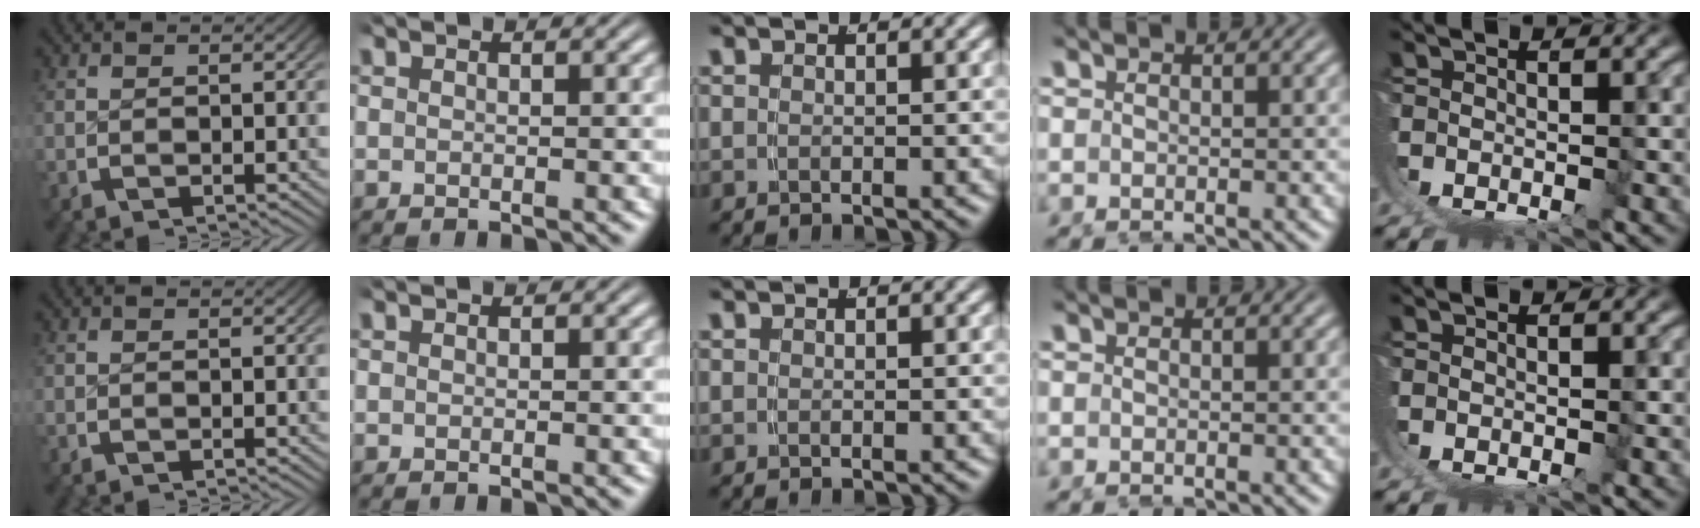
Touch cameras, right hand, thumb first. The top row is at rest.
{}